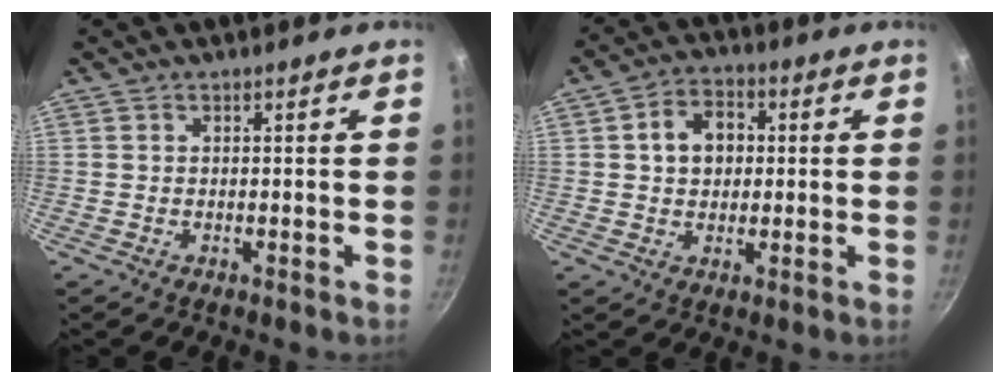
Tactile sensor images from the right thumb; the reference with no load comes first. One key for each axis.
{"total": 7.6, "fx": 1.1, "fy": 5.9, "fz": 4.7, "tx": -0.049, "ty": 0.012, "tz": 0.012}